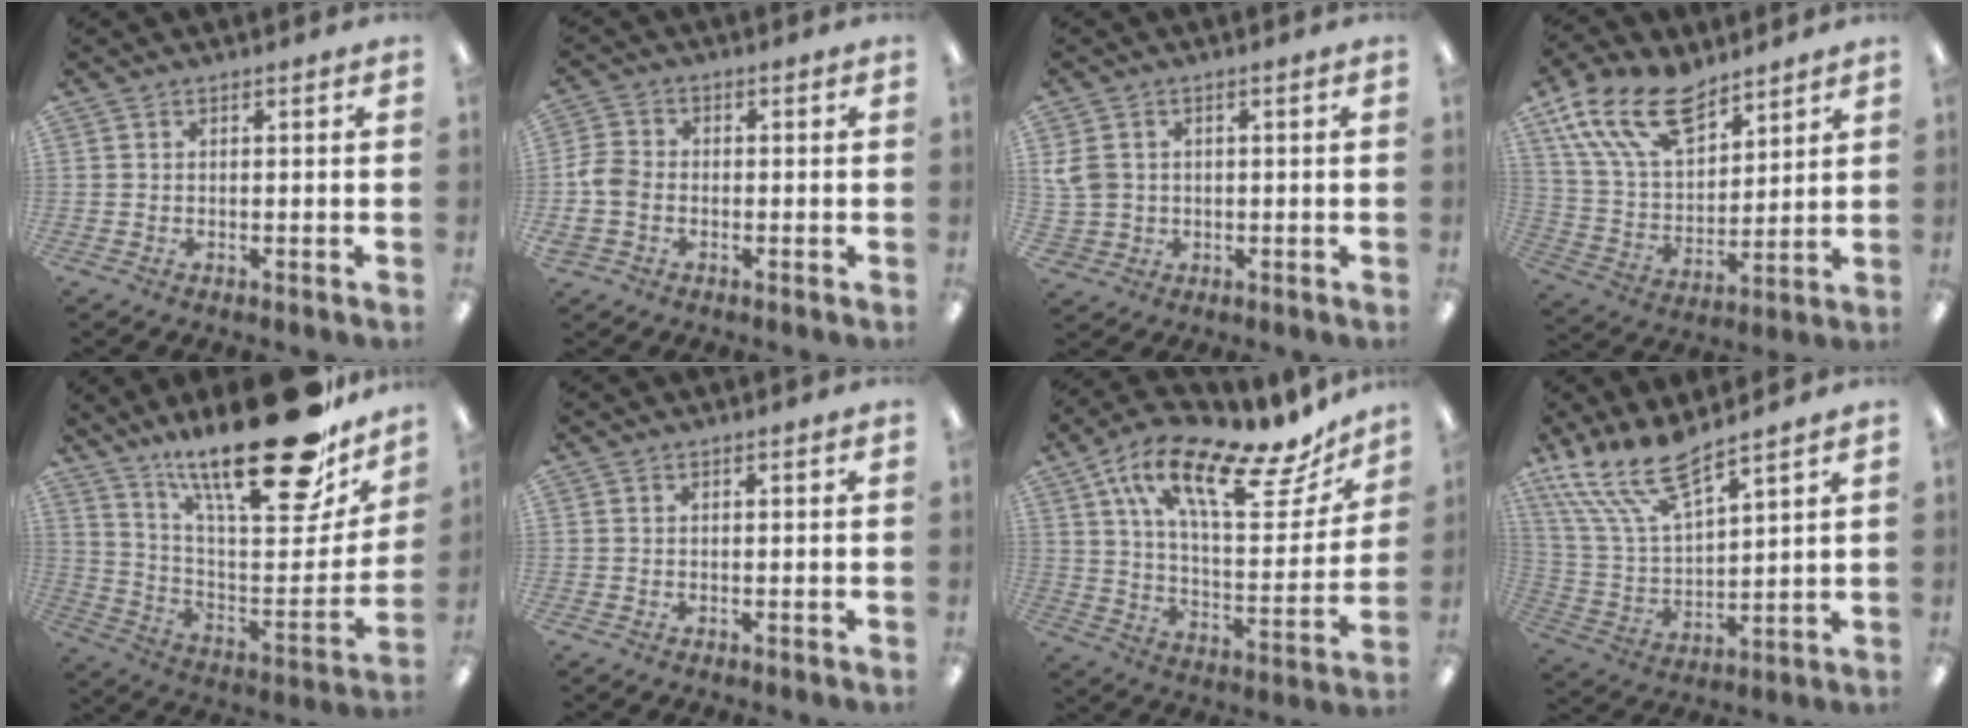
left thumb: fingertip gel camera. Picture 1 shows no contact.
{"total": 5.5, "force": [-1.4, 4.4, 3.0], "torque": [-0.064, 0.012, -0.025]}
{"total": 5.7, "force": [0.9, 5.2, 2.3], "torque": [-0.065, 0.011, 0.021]}
{"total": 18.2, "force": [11.8, 9.4, 10.1], "torque": [-0.199, -0.053, 0.219]}
{"total": 28.5, "force": [21.1, 7.4, 17.7], "torque": [-0.249, -0.153, 0.343]}
{"total": 0.0}
{"total": 23.0, "force": [13.2, 8.5, 16.8], "torque": [-0.261, -0.067, 0.217]}
{"total": 14.5, "force": [11.0, 4.3, 8.5], "torque": [-0.207, -0.054, 0.199]}